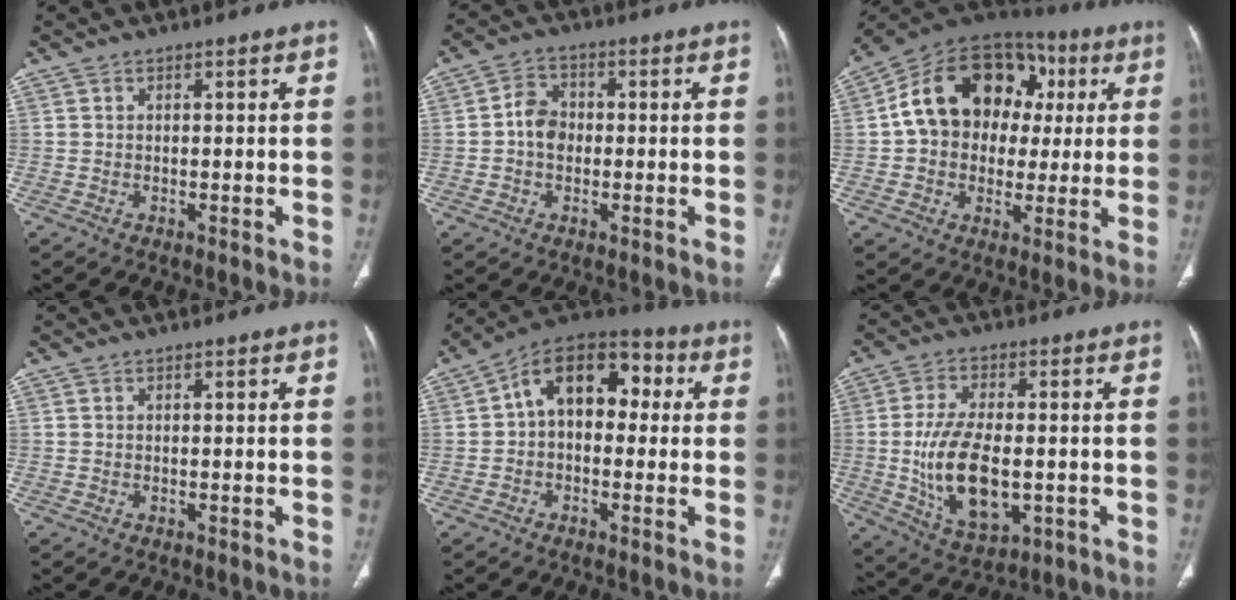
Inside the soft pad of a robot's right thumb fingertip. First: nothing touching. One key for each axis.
{"total": 5.3, "fx": -0.5, "fy": 4.3, "fz": 3.1, "tx": -0.038, "ty": 0.015, "tz": -0.017}
{"total": 21.2, "fx": 3.5, "fy": 16.0, "fz": 13.4, "tx": -0.183, "ty": 0.039, "tz": 0.050}
{"total": 0.0}
{"total": 13.9, "fx": 1.7, "fy": 9.2, "fz": 10.2, "tx": -0.118, "ty": 0.043, "tz": 0.010}
{"total": 14.3, "fx": -1.8, "fy": 7.5, "fz": 12.1, "tx": -0.223, "ty": -0.006, "tz": -0.018}